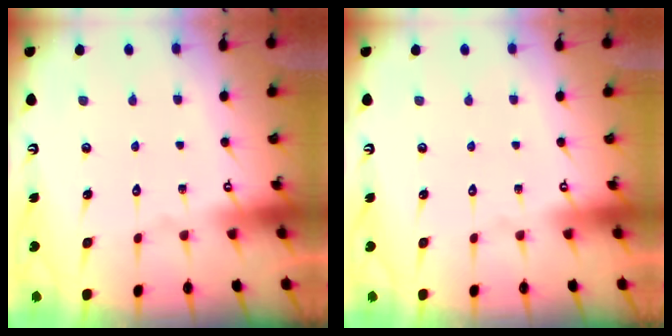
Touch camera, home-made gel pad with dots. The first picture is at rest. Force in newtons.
{"total": 0.0}